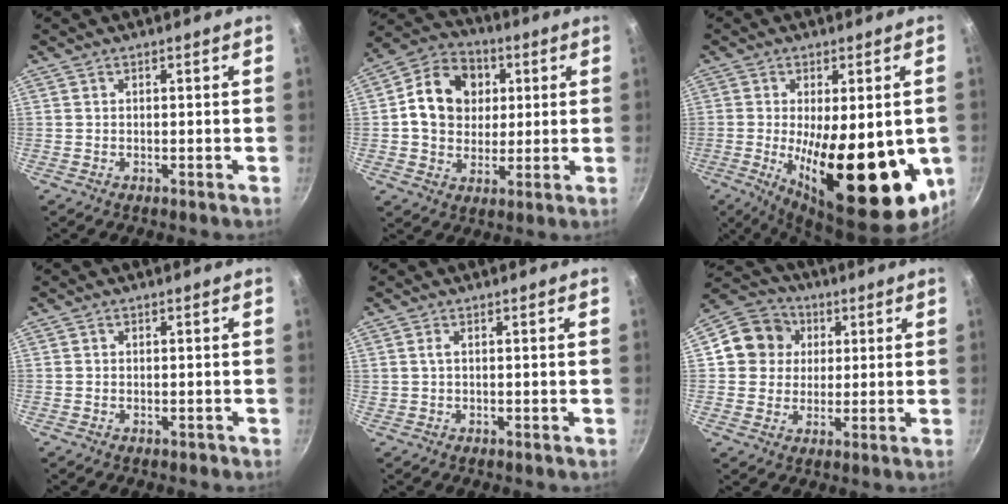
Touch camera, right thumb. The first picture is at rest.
{"total": 14.0, "force": [2.6, 11.5, 7.6], "torque": [-0.104, 0.013, 0.033]}
{"total": 23.8, "force": [-3.5, 9.5, 21.5], "torque": [-0.300, -0.027, -0.038]}
{"total": 0.8, "force": [-0.4, 0.6, 0.2], "torque": [0.000, 0.004, -0.005]}
{"total": 1.0, "force": [0.2, 0.4, 0.9], "torque": [-0.018, 0.002, 0.005]}
{"total": 10.1, "force": [2.4, 9.2, 3.5], "torque": [-0.029, 0.014, 0.028]}